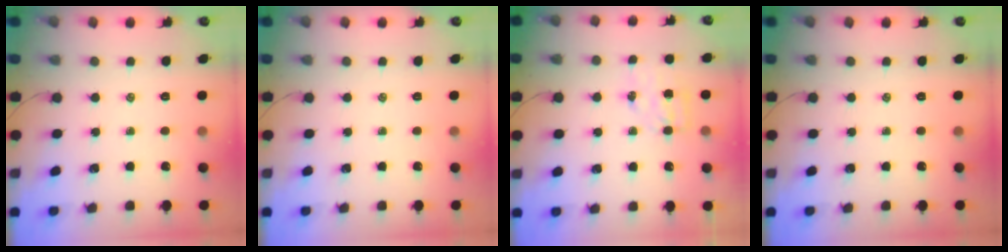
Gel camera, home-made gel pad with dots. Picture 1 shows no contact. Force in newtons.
{"total": 0.0}
{"total": 4.9, "press": 4.8, "slide": 0.7}
{"total": 0.0}